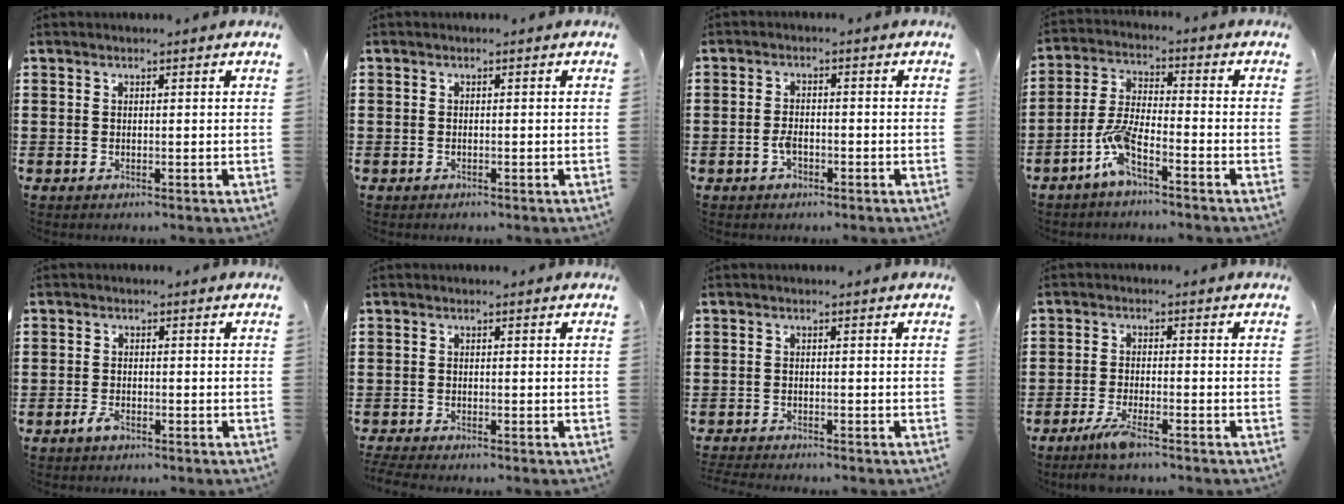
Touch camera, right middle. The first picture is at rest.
{"total": 0.5, "force": [-0.5, 0.2, 0.1], "torque": [-0.004, -0.001, -0.010]}
{"total": 2.3, "force": [-1.2, 1.0, 1.7], "torque": [-0.041, -0.002, -0.023]}
{"total": 6.4, "force": [-4.3, 1.2, 4.6], "torque": [-0.113, -0.012, -0.084]}
{"total": 1.9, "force": [-1.4, 0.9, 1.0], "torque": [-0.029, -0.003, -0.029]}
{"total": 1.4, "force": [-1.4, -0.1, 0.3], "torque": [-0.016, -0.006, -0.029]}
{"total": 1.6, "force": [-1.6, -0.1, 0.1], "torque": [-0.006, -0.002, -0.033]}
{"total": 4.7, "force": [-3.4, 0.5, 3.1], "torque": [-0.076, -0.015, -0.067]}